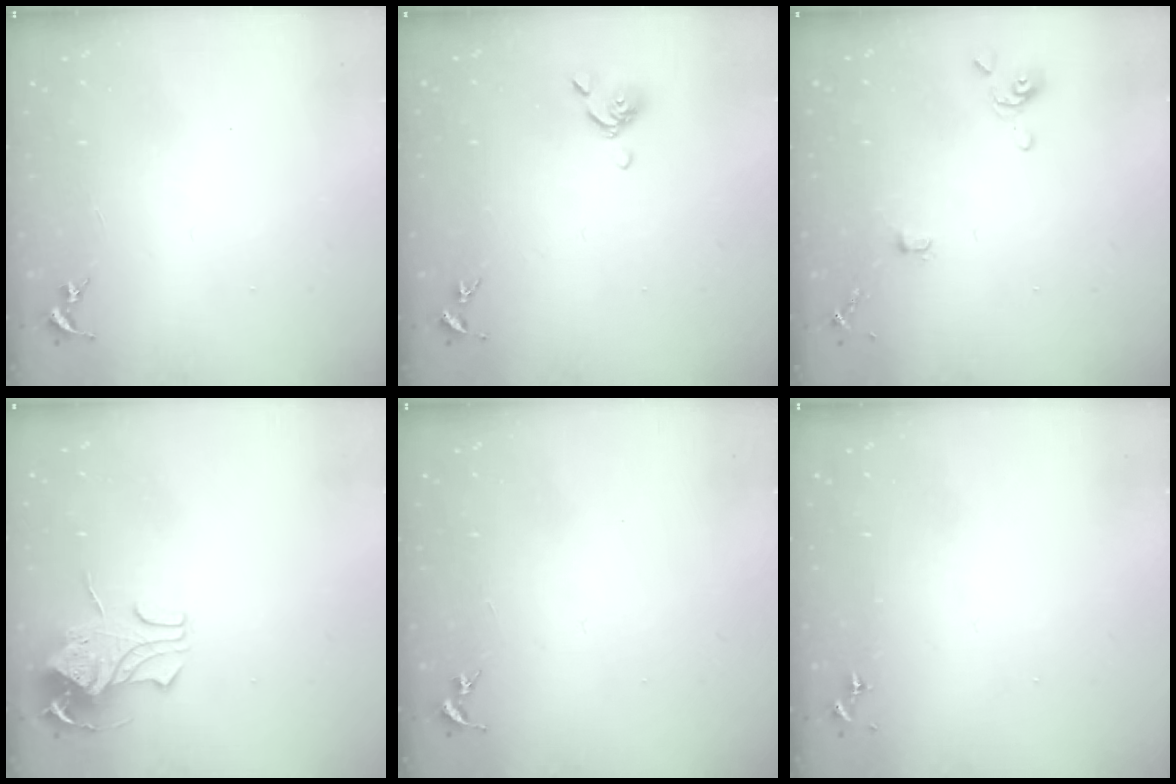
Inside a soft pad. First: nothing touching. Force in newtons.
{"total": 6.8, "press": 6.7, "slide": 0.9}
{"total": 4.6, "press": 4.6, "slide": 0.7}
{"total": 8.9, "press": 8.9, "slide": 0.7}
{"total": 0.0}
{"total": 0.0}